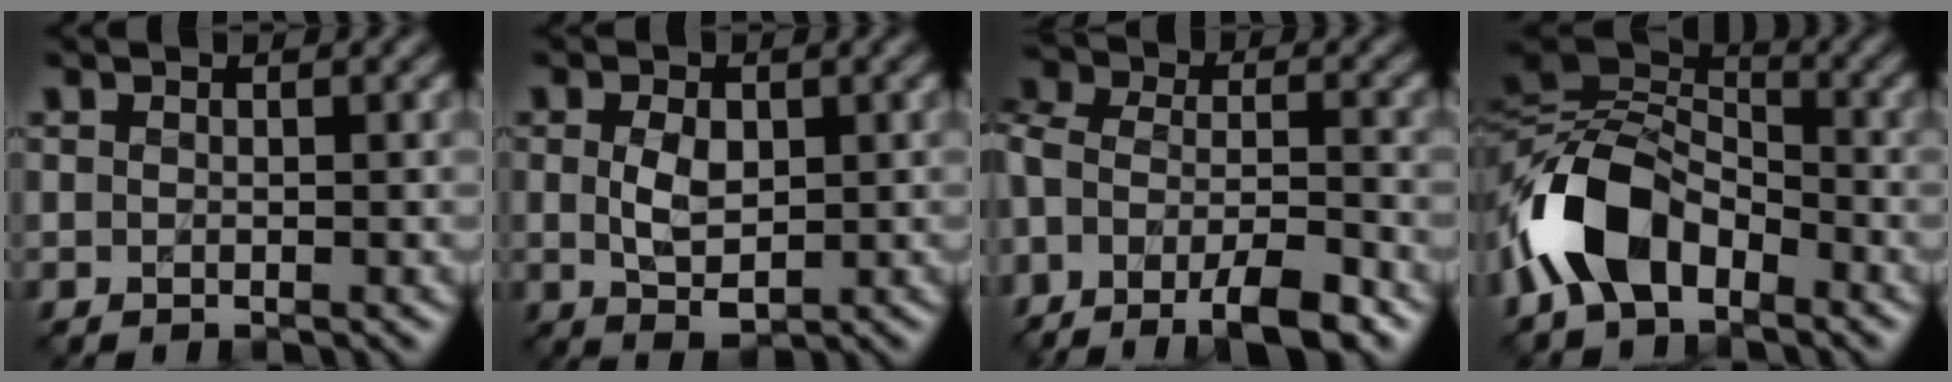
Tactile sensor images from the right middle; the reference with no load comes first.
{"total": 3.3, "force": [0.3, 1.9, 2.7], "torque": [-0.058, -0.002, 0.009]}
{"total": 10.6, "force": [-6.3, 4.2, 7.4], "torque": [-0.148, 0.004, -0.112]}
{"total": 9.0, "force": [-4.1, 5.6, 5.6], "torque": [-0.117, 0.006, -0.094]}